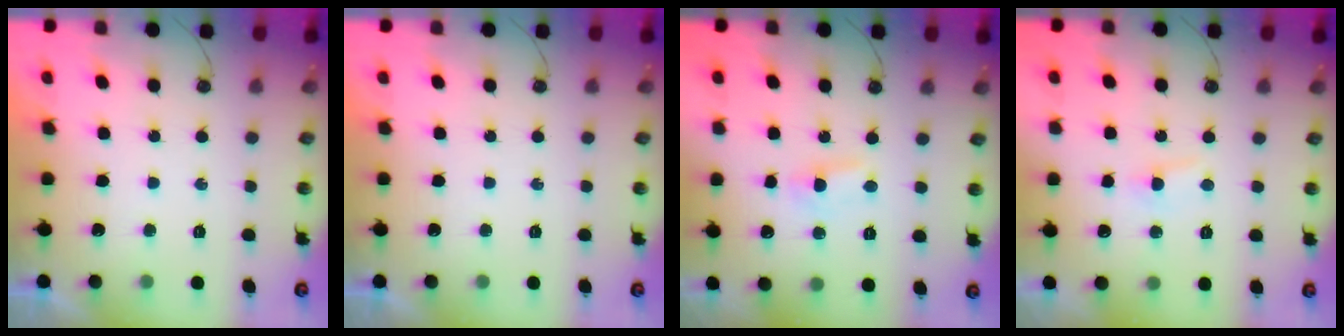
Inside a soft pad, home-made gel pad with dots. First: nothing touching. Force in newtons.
{"total": 0.0}
{"total": 1.5, "press": 1.3, "slide": 0.6}
{"total": 3.3, "press": 3.2, "slide": 0.5}